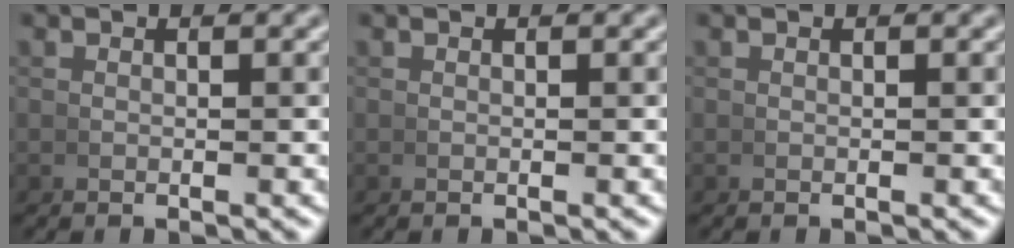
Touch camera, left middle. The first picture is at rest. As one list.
[{"total": 0.0}, {"total": 0.0}]